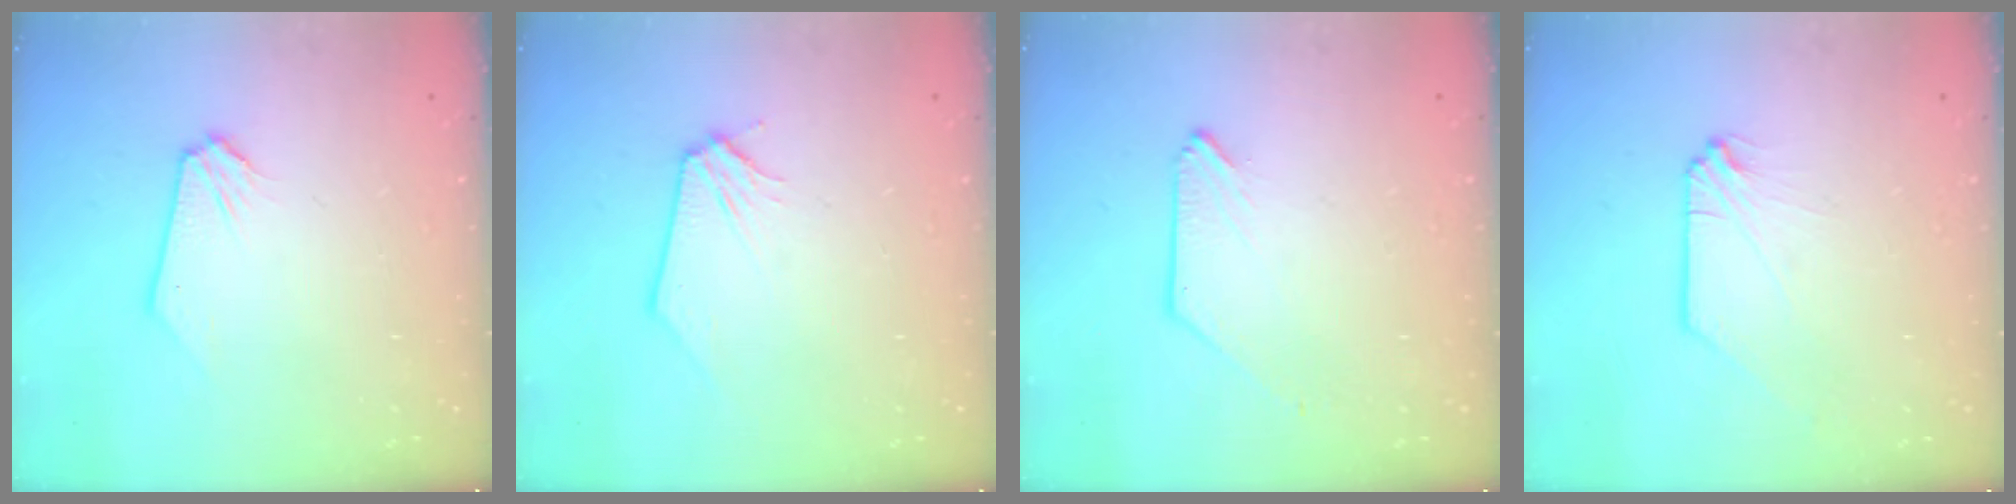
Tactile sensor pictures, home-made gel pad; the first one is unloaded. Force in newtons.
{"total": 0.0}
{"total": 0.0}
{"total": 0.0}